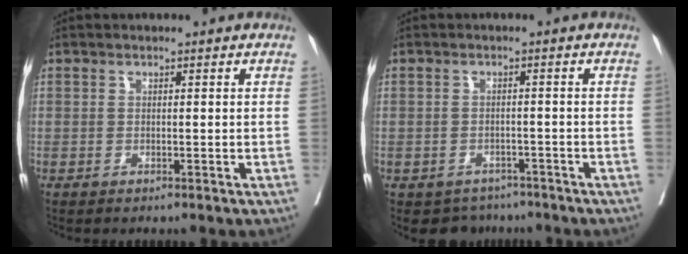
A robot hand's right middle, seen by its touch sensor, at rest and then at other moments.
{"total": 3.8, "force": [-3.1, 2.1, 0.0], "torque": [0.011, 0.009, -0.042]}